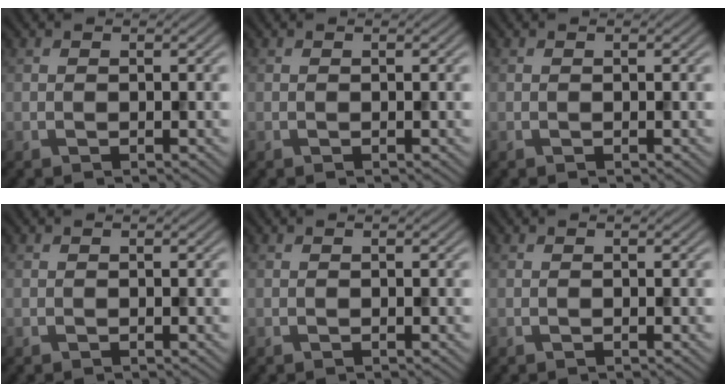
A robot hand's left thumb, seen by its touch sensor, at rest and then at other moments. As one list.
[{"total": 0.0}, {"total": 0.0}, {"total": 0.0}, {"total": 0.0}, {"total": 0.0}]